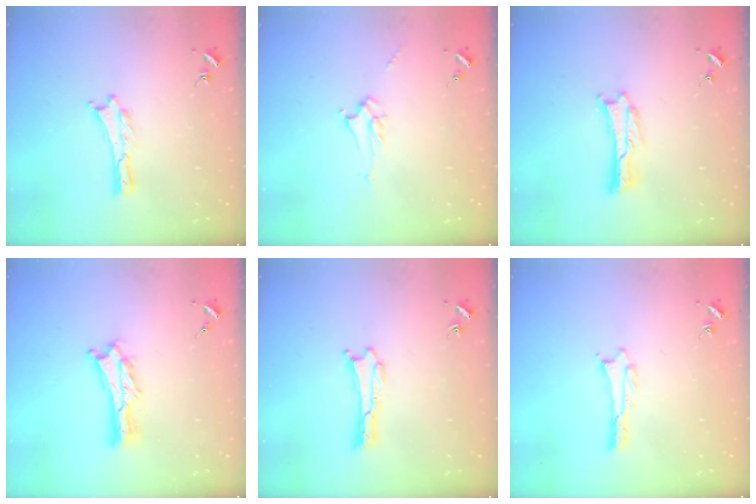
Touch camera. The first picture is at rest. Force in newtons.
{"total": 2.2, "press": 2.2, "slide": 0.1}
{"total": 0.0}
{"total": 2.6, "press": 2.6, "slide": 0.3}
{"total": 0.0}
{"total": 0.8, "press": 0.8, "slide": 0.1}